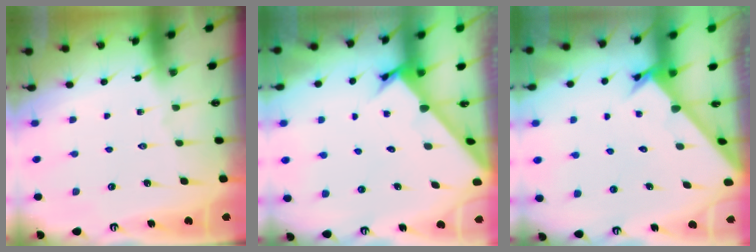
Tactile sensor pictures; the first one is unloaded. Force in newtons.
{"total": 2.8, "press": 2.8, "slide": 0.3}
{"total": 2.5, "press": 2.5, "slide": 0.1}